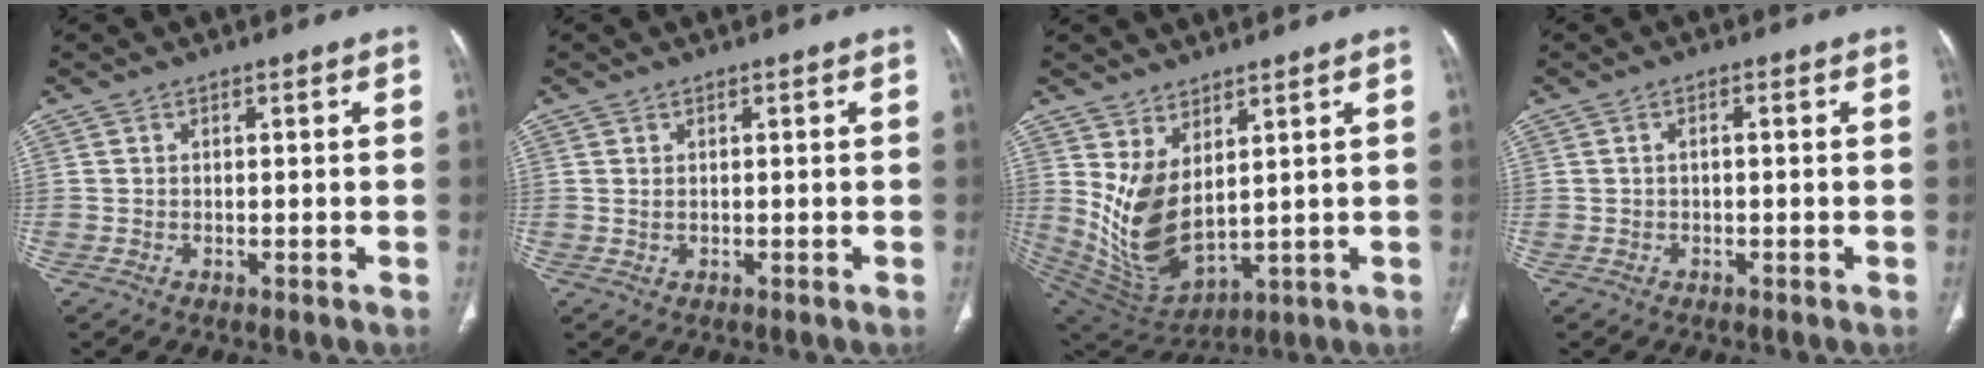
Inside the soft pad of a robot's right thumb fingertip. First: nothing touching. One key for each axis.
{"total": 0.9, "fx": 0.3, "fy": 0.5, "fz": 0.6, "tx": -0.012, "ty": -0.001, "tz": 0.010}
{"total": 12.3, "fx": 3.5, "fy": 6.4, "fz": 9.9, "tx": -0.181, "ty": -0.037, "tz": 0.098}
{"total": 1.0, "fx": -0.1, "fy": 0.5, "fz": 0.9, "tx": -0.017, "ty": 0.005, "tz": -0.002}